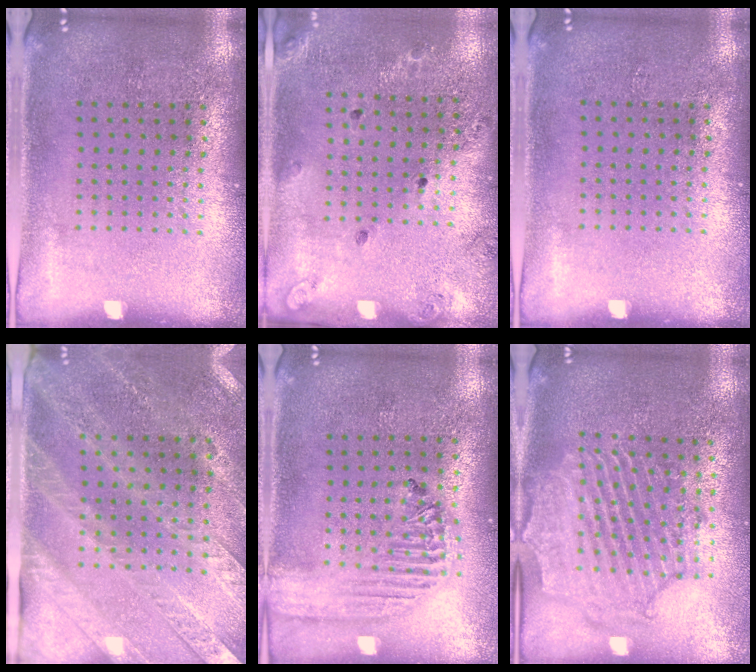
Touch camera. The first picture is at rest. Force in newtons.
{"total": 1.3, "press": 1.2, "slide": 0.6}
{"total": 0.0}
{"total": 2.7, "press": 2.5, "slide": 1.0}
{"total": 1.8, "press": 1.6, "slide": 0.7}
{"total": 2.3, "press": 2.1, "slide": 0.8}